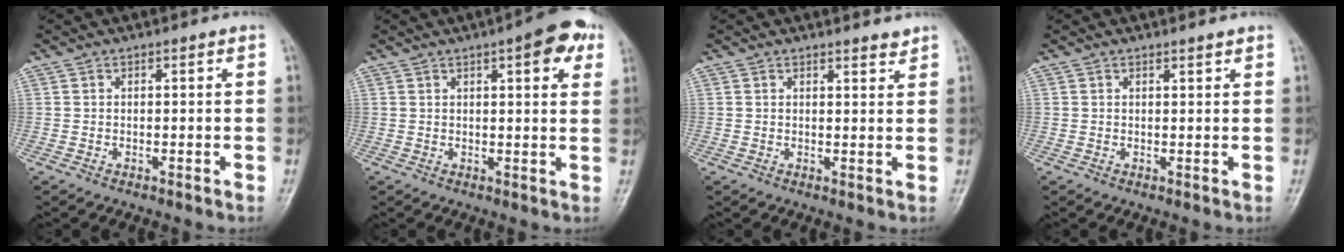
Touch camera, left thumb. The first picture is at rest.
{"total": 8.1, "force": [3.9, 2.4, 6.7], "torque": [-0.066, -0.005, 0.043]}
{"total": 1.8, "force": [1.7, 0.4, 0.5], "torque": [-0.001, -0.015, 0.024]}
{"total": 0.9, "force": [0.8, 0.1, 0.4], "torque": [-0.005, -0.007, 0.012]}